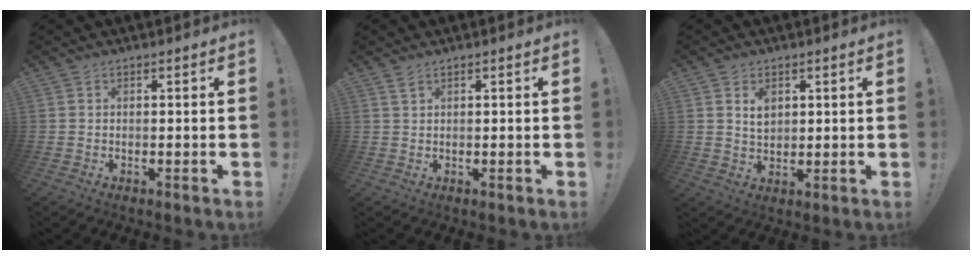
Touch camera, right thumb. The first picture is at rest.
{"total": 1.5, "force": [1.1, 0.2, 1.1], "torque": [-0.015, -0.004, 0.019]}
{"total": 4.5, "force": [1.9, 3.3, 2.3], "torque": [-0.029, -0.006, 0.033]}